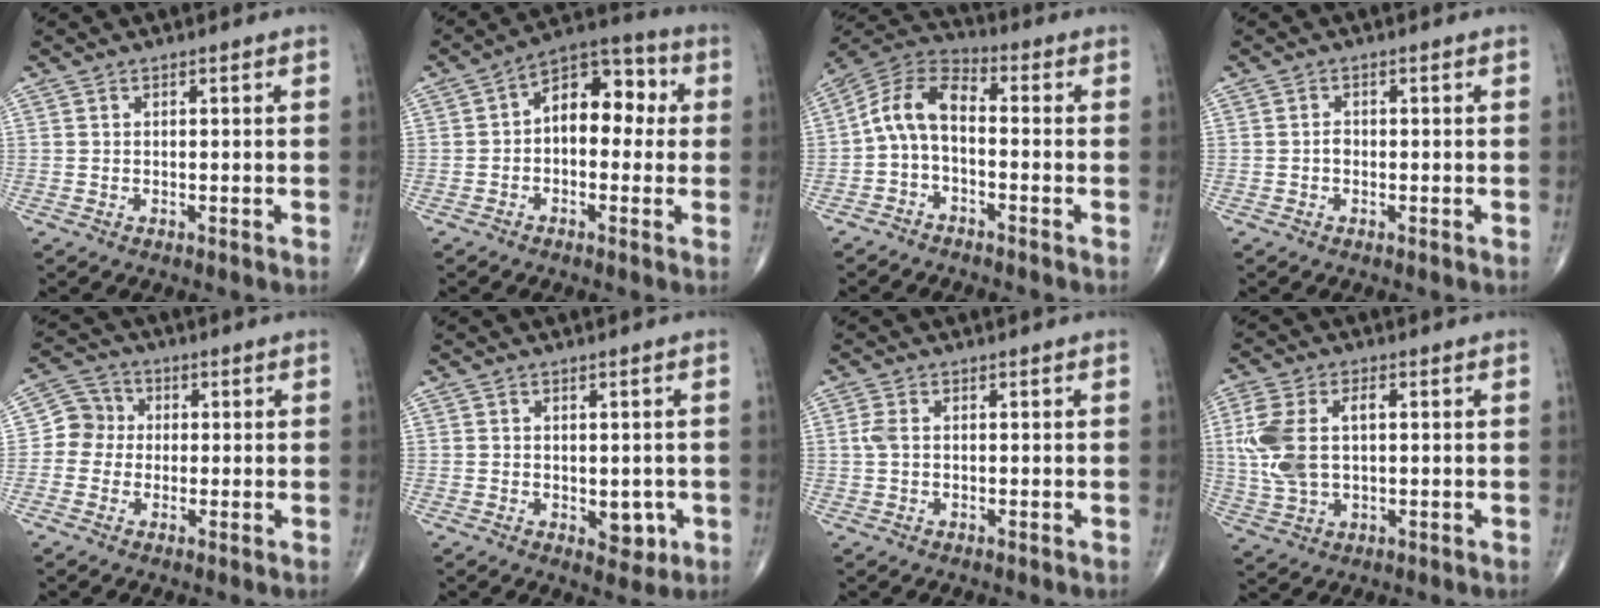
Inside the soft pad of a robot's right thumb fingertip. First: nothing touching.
{"total": 11.2, "force": [0.8, 7.0, 8.7], "torque": [-0.091, 0.037, -0.003]}
{"total": 8.6, "force": [-1.3, 4.9, 7.0], "torque": [-0.127, 0.035, -0.043]}
{"total": 1.1, "force": [-0.3, 0.8, 0.7], "torque": [-0.007, 0.003, -0.009]}
{"total": 5.6, "force": [-0.2, 5.3, 1.8], "torque": [-0.005, 0.017, -0.018]}
{"total": 4.2, "force": [-0.9, 2.7, 3.1], "torque": [-0.014, -0.003, -0.005]}
{"total": 1.9, "force": [0.1, 1.0, 1.6], "torque": [-0.044, 0.003, 0.002]}
{"total": 11.1, "force": [1.2, 6.3, 9.0], "torque": [-0.210, 0.012, 0.027]}